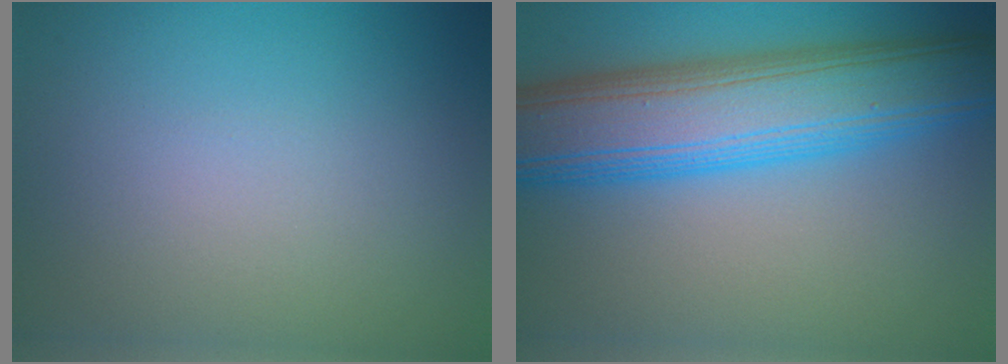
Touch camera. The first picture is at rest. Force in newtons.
{"total": 10.5, "press": 10.5, "slide": 0.3}